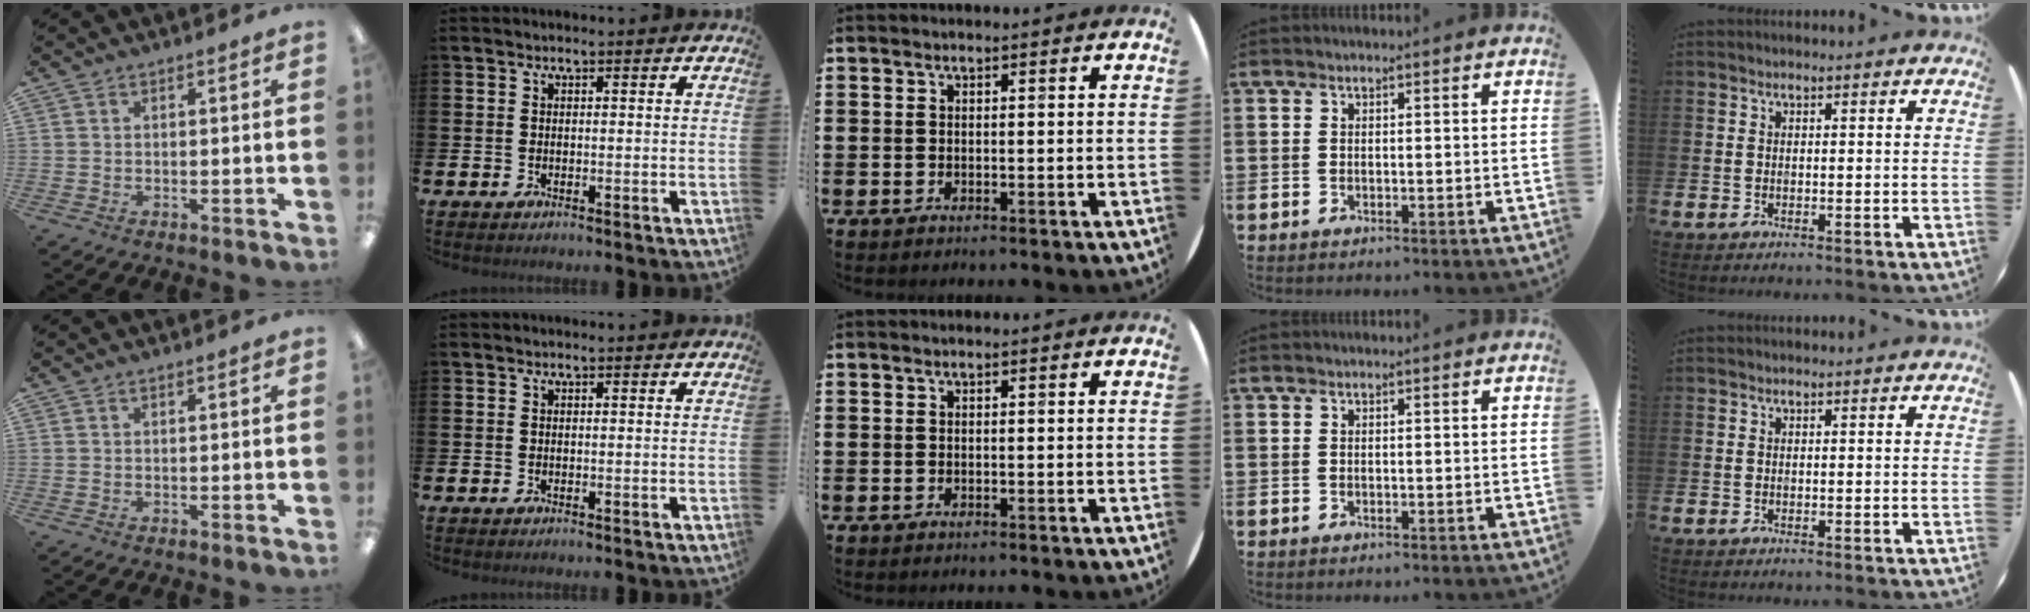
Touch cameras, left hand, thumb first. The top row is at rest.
{}